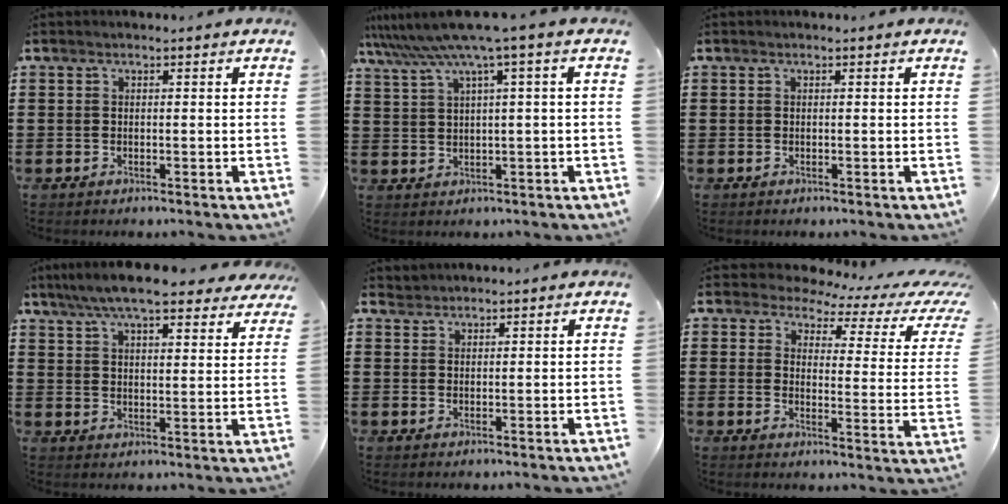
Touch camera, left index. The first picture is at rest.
{"total": 5.9, "force": [2.8, -0.6, 5.2], "torque": [-0.117, -0.024, 0.043]}
{"total": 0.0}
{"total": 8.5, "force": [7.5, 0.9, 3.9], "torque": [-0.099, -0.019, 0.136]}
{"total": 1.3, "force": [1.3, 0.3, -0.1], "torque": [-0.001, 0.000, 0.027]}
{"total": 3.7, "force": [2.8, 1.6, 1.9], "torque": [-0.050, -0.018, 0.040]}